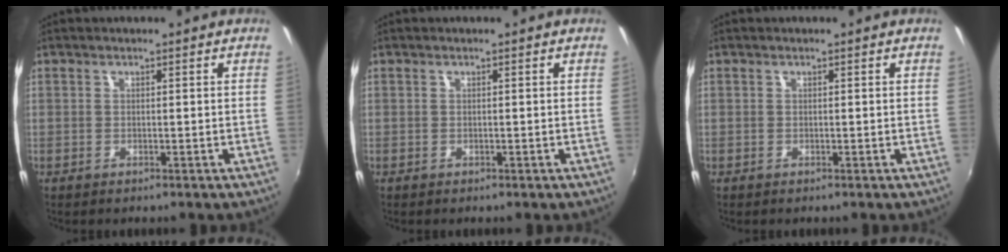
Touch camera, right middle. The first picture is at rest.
{"total": 0.0}
{"total": 0.0}